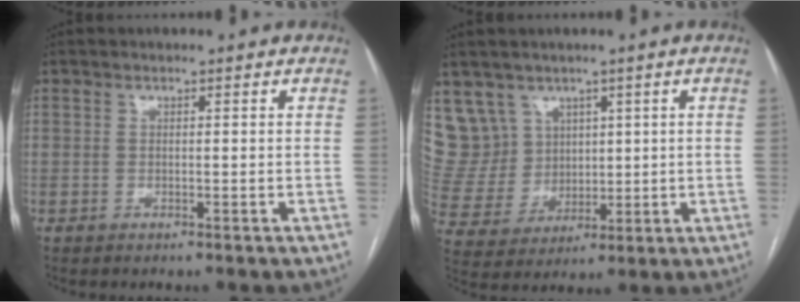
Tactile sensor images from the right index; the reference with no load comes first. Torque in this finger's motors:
{"motor_torque": [-0.26, 0.35, 0.02, 0.00]}